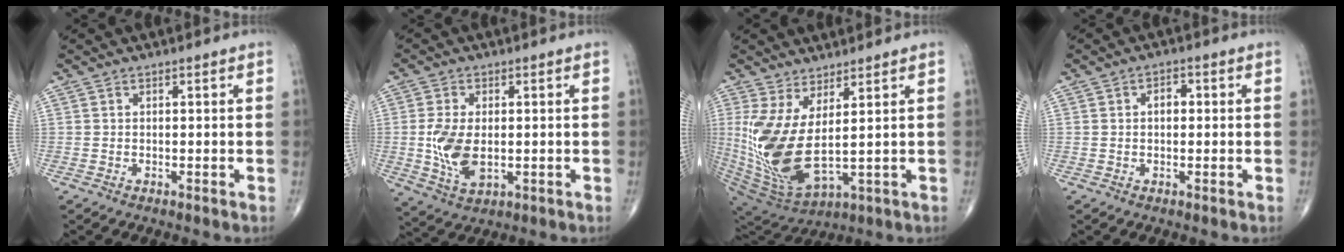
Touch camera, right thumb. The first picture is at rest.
{"total": 8.9, "force": [-0.4, 5.0, 7.3], "torque": [-0.148, -0.009, 0.000]}
{"total": 14.3, "force": [2.1, 5.2, 13.2], "torque": [-0.293, -0.036, 0.064]}
{"total": 2.6, "force": [0.3, 1.7, 2.0], "torque": [-0.027, 0.010, 0.004]}